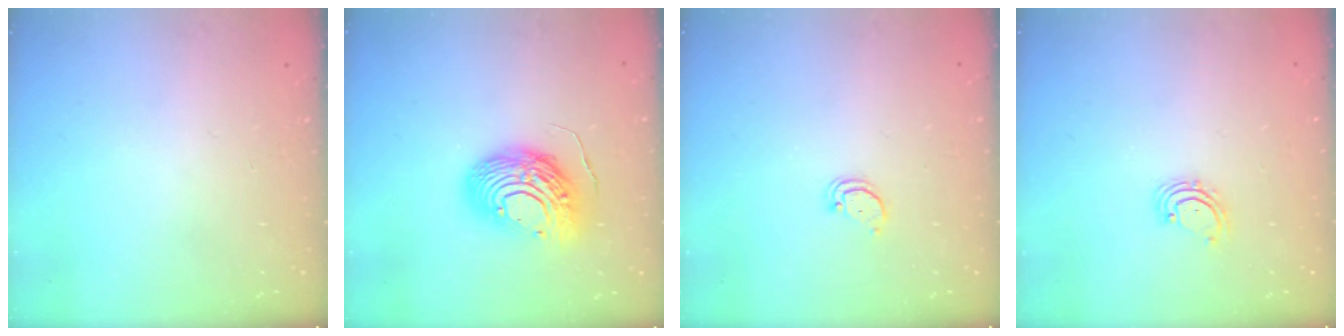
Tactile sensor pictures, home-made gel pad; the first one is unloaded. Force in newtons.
{"total": 13.8, "press": 13.8, "slide": 1.1}
{"total": 2.1, "press": 2.1, "slide": 0.2}
{"total": 2.8, "press": 2.8, "slide": 0.2}